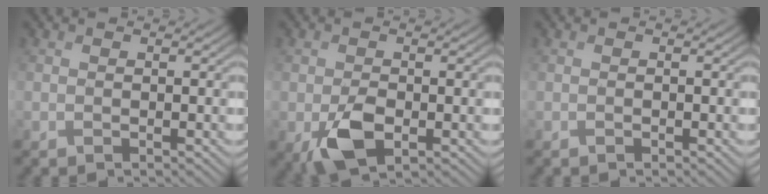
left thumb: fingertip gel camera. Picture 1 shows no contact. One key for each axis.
{"total": 5.3, "fx": -1.9, "fy": 3.1, "fz": 3.9, "tx": -0.084, "ty": -0.021, "tz": -0.032}
{"total": 0.0}